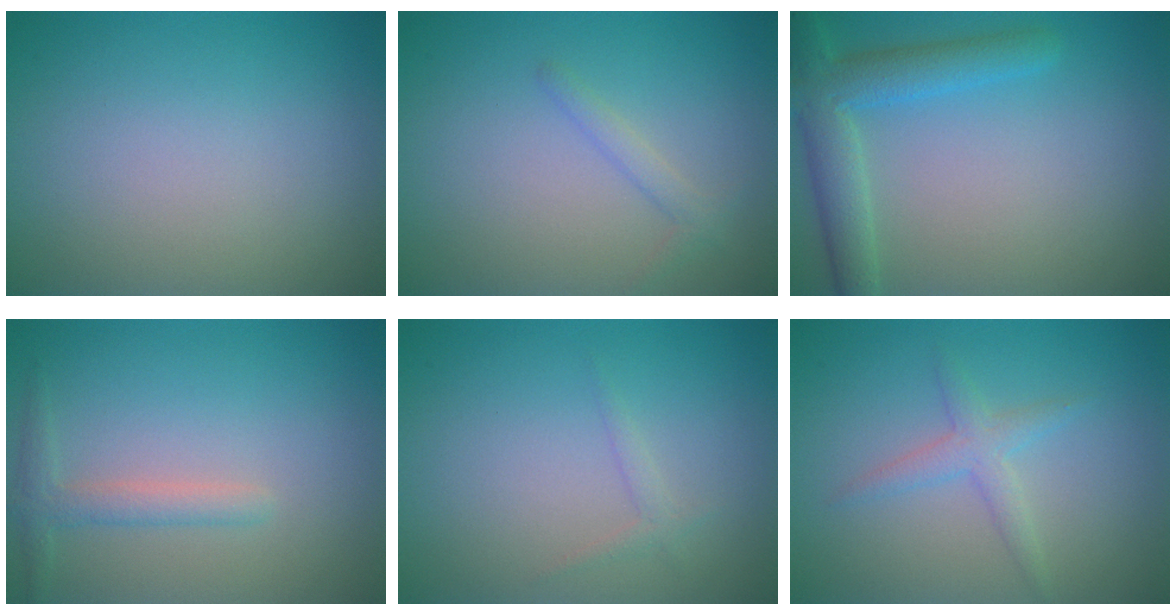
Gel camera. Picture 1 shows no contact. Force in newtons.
{"total": 1.3, "press": 1.3, "slide": 0.1}
{"total": 4.6, "press": 4.6, "slide": 0.2}
{"total": 1.9, "press": 1.9, "slide": 0.1}
{"total": 0.9, "press": 0.9, "slide": 0.1}
{"total": 2.0, "press": 2.0, "slide": 0.1}